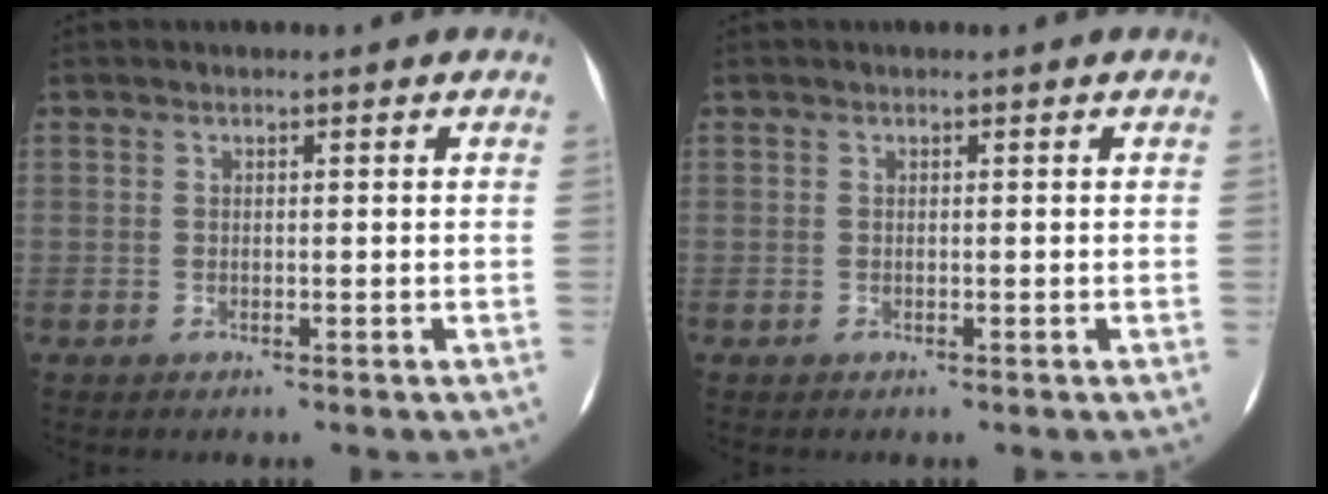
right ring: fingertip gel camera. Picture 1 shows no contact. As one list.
[{"total": 0.0}]